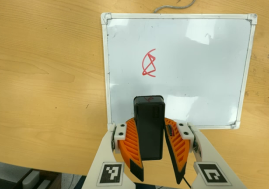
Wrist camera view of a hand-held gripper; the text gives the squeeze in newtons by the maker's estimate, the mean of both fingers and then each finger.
{"total": 9.6, "left": 8.8, "right": 10.4}